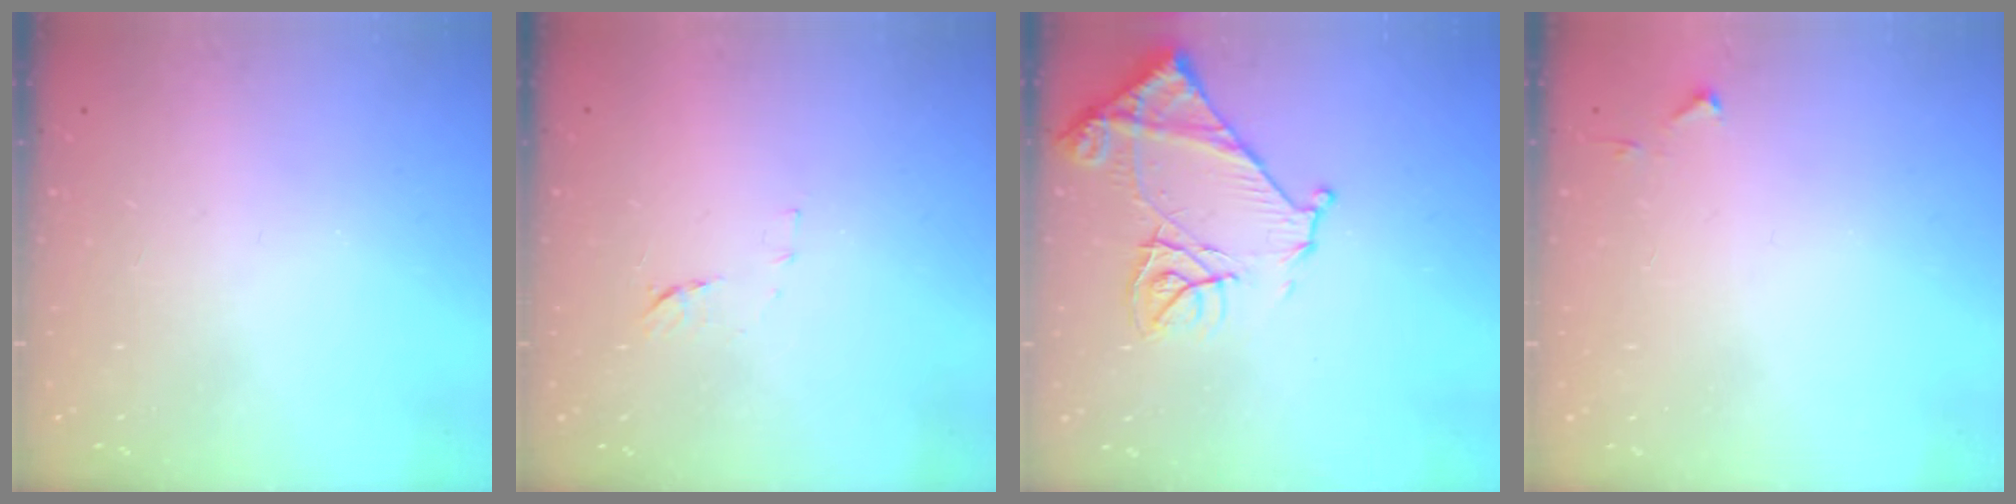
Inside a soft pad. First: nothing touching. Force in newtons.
{"total": 7.7, "press": 7.7, "slide": 0.5}
{"total": 13.0, "press": 13.0, "slide": 1.3}
{"total": 3.1, "press": 3.1, "slide": 0.5}